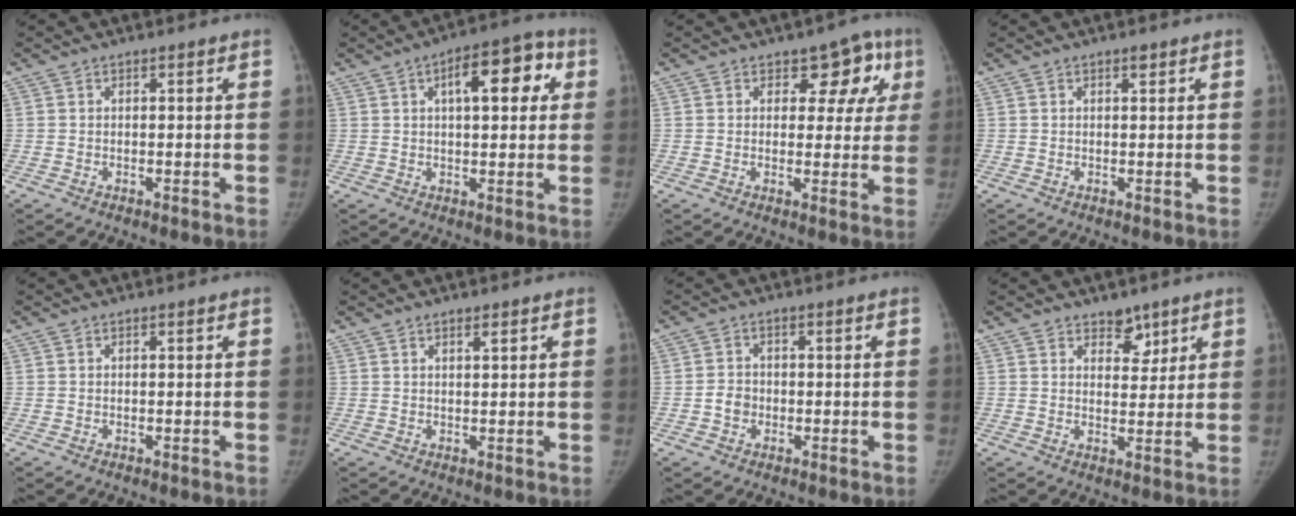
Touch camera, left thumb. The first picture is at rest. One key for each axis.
{"total": 11.6, "fx": 3.6, "fy": 5.1, "fz": 9.8, "tx": -0.106, "ty": 0.017, "tz": 0.045}
{"total": 7.8, "fx": 3.2, "fy": 5.2, "fz": 4.9, "tx": -0.002, "ty": -0.006, "tz": 0.033}
{"total": 0.9, "fx": 0.6, "fy": 0.4, "fz": 0.6, "tx": -0.006, "ty": -0.002, "tz": 0.009}
{"total": 0.0}
{"total": 1.6, "fx": 1.1, "fy": 0.5, "fz": 1.0, "tx": -0.012, "ty": -0.005, "tz": 0.017}
{"total": 2.9, "fx": -0.8, "fy": 2.6, "fz": 1.2, "tx": -0.011, "ty": 0.009, "tz": -0.017}
{"total": 4.5, "fx": 3.2, "fy": 2.7, "fz": 1.8, "tx": 0.004, "ty": -0.021, "tz": 0.050}